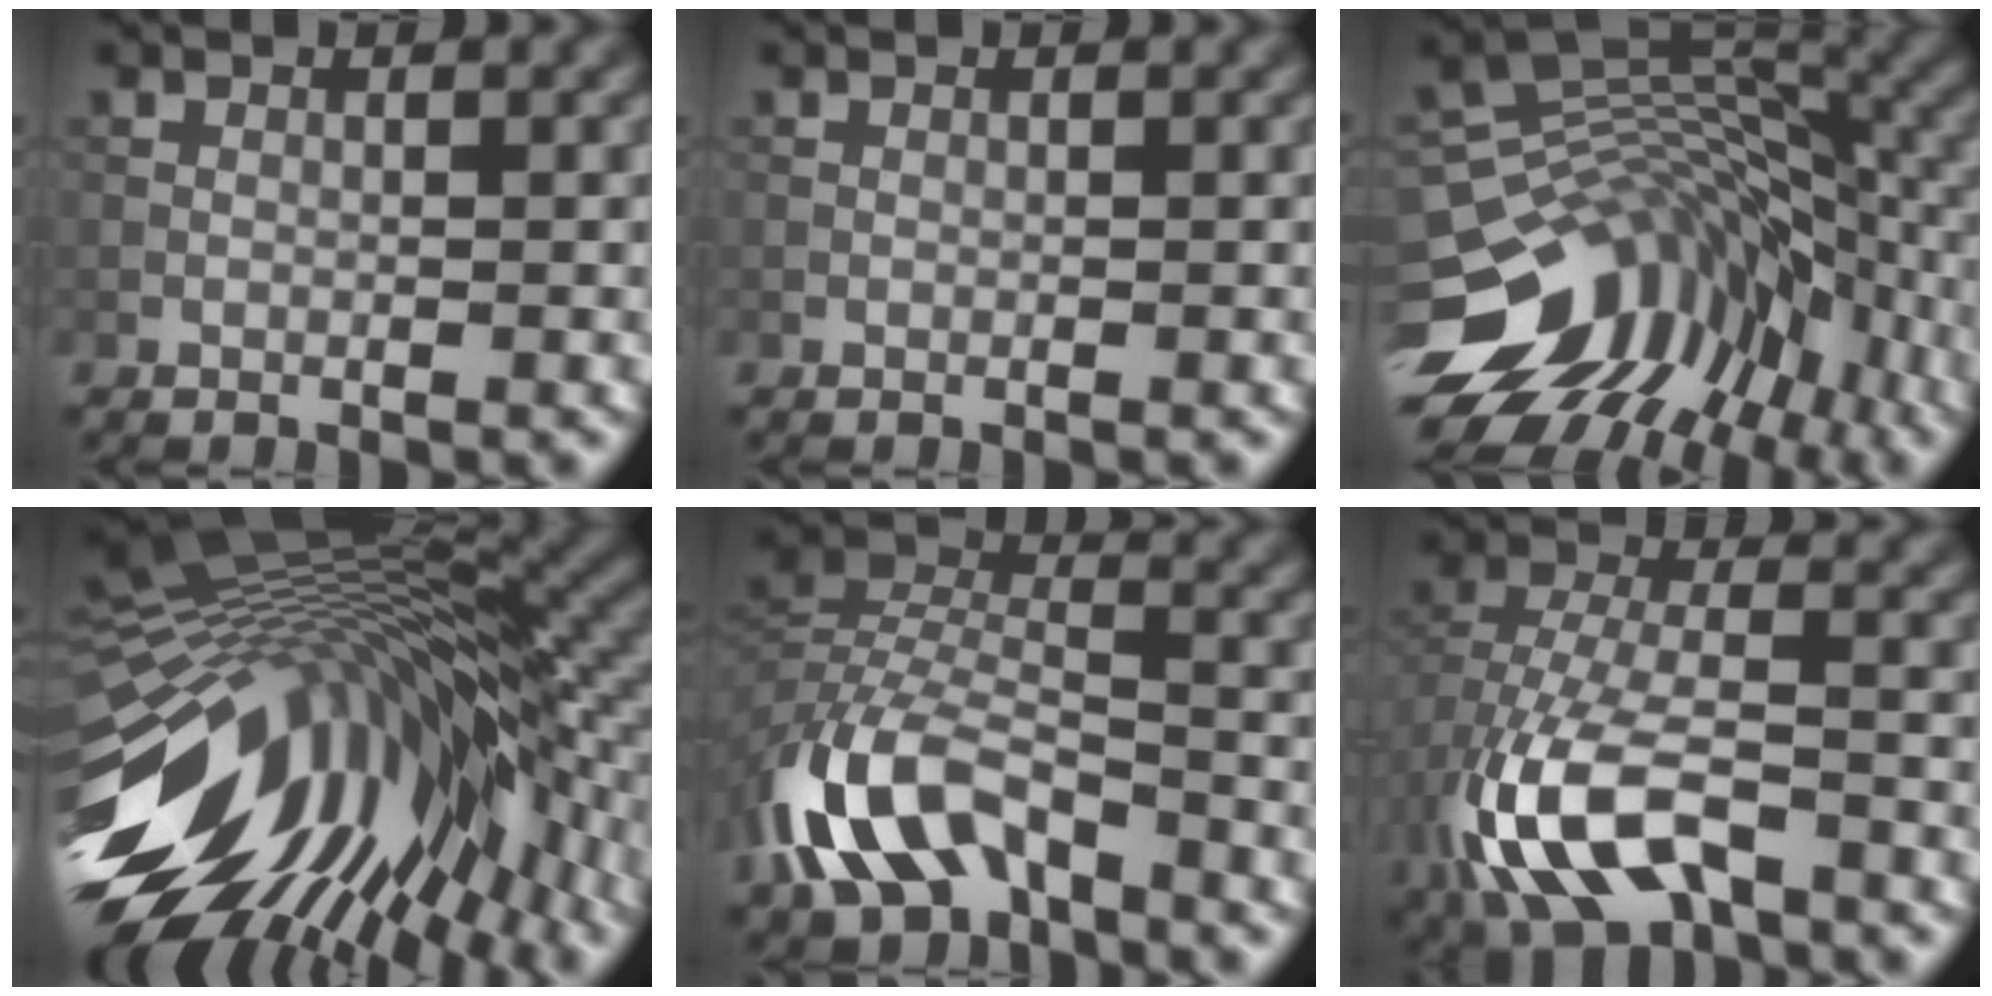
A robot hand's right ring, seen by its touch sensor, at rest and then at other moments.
{"total": 0.0}
{"total": 13.4, "force": [-6.1, 8.9, 8.0], "torque": [-0.154, 0.014, -0.099]}
{"total": 17.6, "force": [-4.0, 8.5, 14.8], "torque": [-0.260, 0.002, -0.079]}
{"total": 8.7, "force": [-5.0, 4.5, 5.5], "torque": [-0.113, 0.005, -0.106]}
{"total": 9.4, "force": [-4.2, 4.8, 6.9], "torque": [-0.155, 0.003, -0.086]}